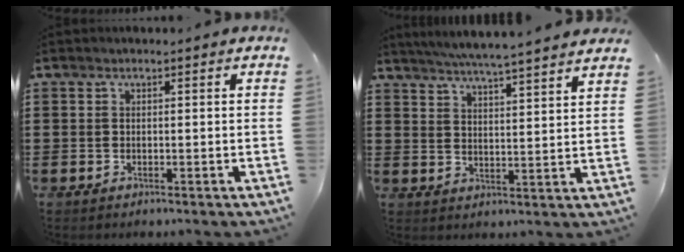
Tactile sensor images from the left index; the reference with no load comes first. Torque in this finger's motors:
{"motor_torque": [1.74, 0.40, 0.71, 0.15]}